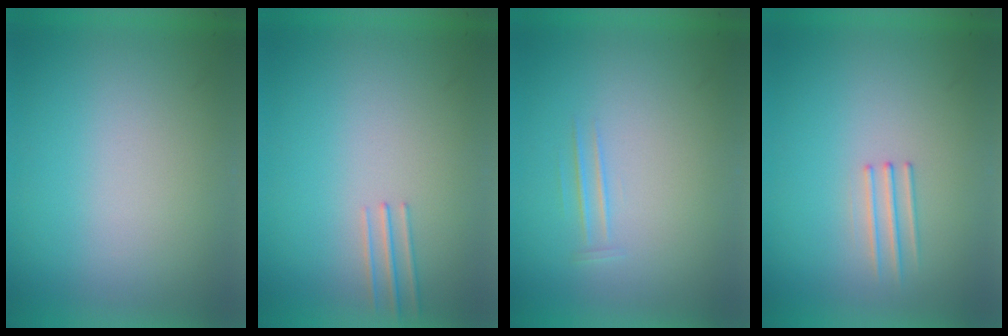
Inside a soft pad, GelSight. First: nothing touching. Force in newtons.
{"total": 1.0}
{"total": 1.1}
{"total": 1.2}